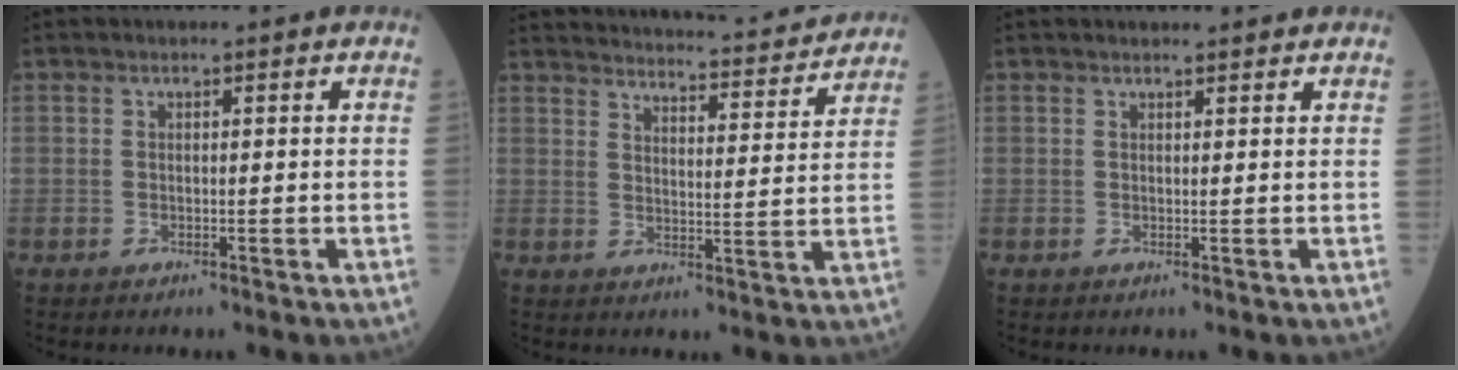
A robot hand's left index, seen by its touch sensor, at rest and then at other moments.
{"total": 20.7, "force": [19.9, 1.9, 5.1], "torque": [-0.075, -0.019, 0.256]}
{"total": 2.3, "force": [2.2, 0.5, 0.5], "torque": [-0.010, 0.011, 0.026]}